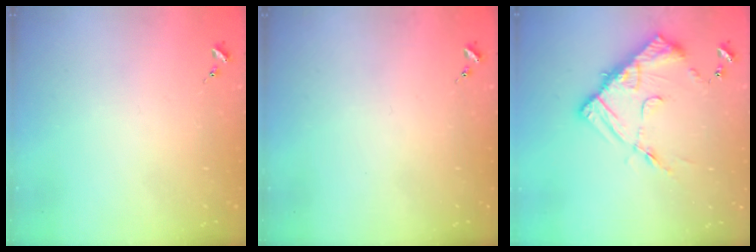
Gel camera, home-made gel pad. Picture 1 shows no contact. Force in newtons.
{"total": 0.0}
{"total": 14.5, "press": 14.5, "slide": 1.3}